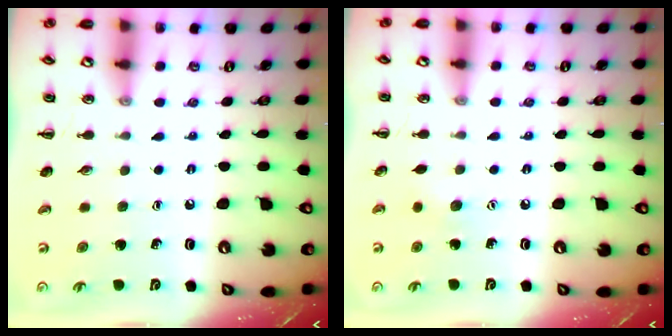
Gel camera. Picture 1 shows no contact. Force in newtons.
{"total": 3.0, "press": 2.9, "slide": 0.6}